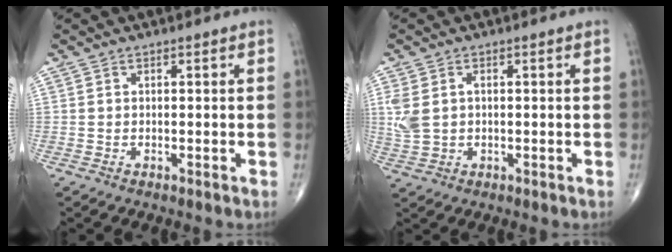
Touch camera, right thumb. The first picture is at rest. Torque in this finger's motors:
{"motor_torque": [0.16, 0.15, 0.71, 0.45, 0.04]}